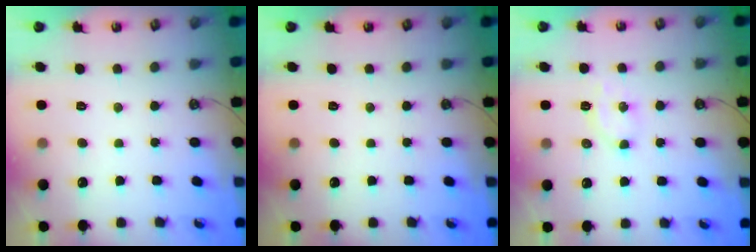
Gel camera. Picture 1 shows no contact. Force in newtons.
{"total": 0.0}
{"total": 4.0, "press": 3.9, "slide": 0.7}